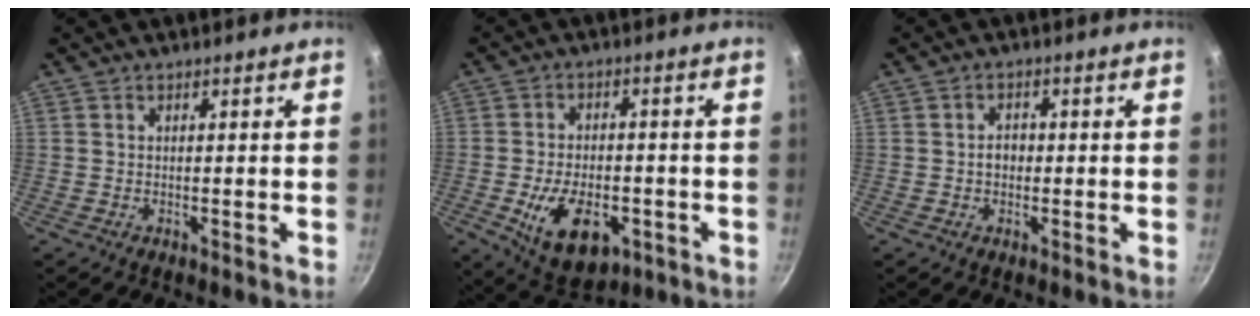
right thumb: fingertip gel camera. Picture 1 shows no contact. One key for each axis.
{"total": 13.0, "fx": -4.2, "fy": 7.7, "fz": 9.6, "tx": -0.139, "ty": 0.003, "tz": -0.055}
{"total": 2.6, "fx": -0.2, "fy": 2.0, "fz": 1.6, "tx": -0.011, "ty": 0.008, "tz": -0.003}